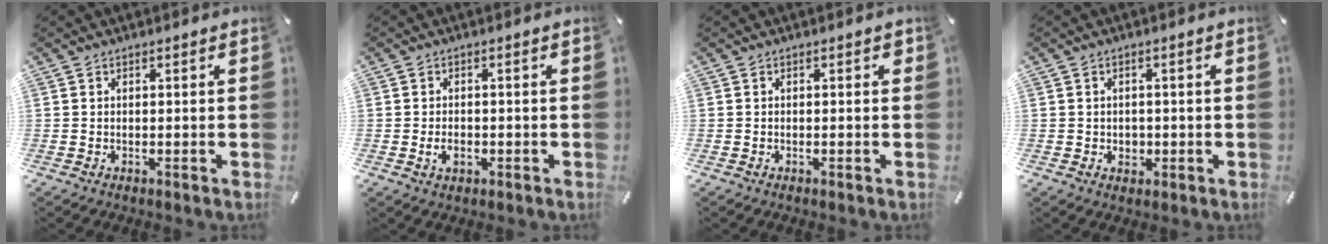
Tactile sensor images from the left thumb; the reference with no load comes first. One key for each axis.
{"total": 3.0, "fx": -1.0, "fy": 1.9, "fz": 2.1, "tx": -0.044, "ty": 0.001, "tz": -0.018}
{"total": 0.7, "fx": -0.3, "fy": 0.5, "fz": 0.4, "tx": -0.007, "ty": 0.002, "tz": -0.006}
{"total": 2.3, "fx": -0.3, "fy": 2.1, "fz": 0.8, "tx": -0.011, "ty": 0.000, "tz": -0.009}